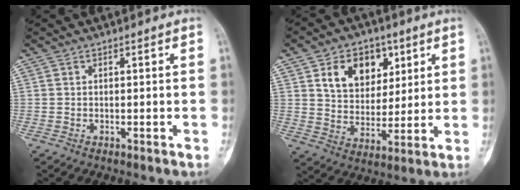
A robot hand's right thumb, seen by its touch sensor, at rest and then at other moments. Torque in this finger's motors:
{"motor_torque": [-0.55, 0.65, 0.12, 0.04, 0.03]}